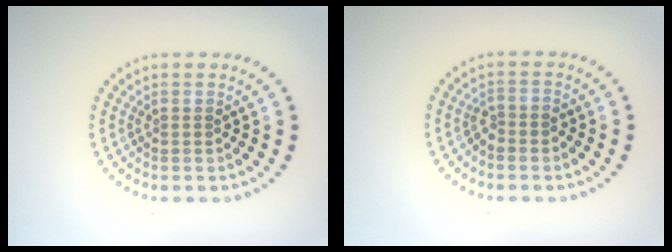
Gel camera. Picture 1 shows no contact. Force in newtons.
{"total": 1.3, "press": 1.1, "slide": 0.7}